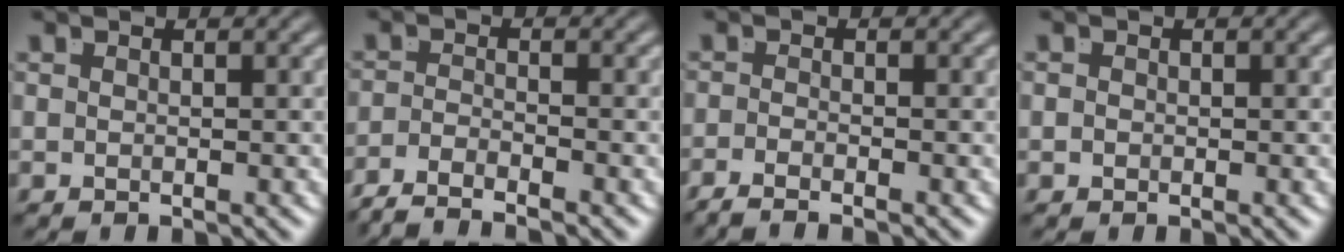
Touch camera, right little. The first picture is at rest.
{"total": 4.1, "force": [-3.9, 0.7, 1.3], "torque": [-0.021, -0.016, -0.059]}
{"total": 2.2, "force": [-2.0, -0.2, 0.8], "torque": [-0.014, -0.009, -0.032]}
{"total": 0.0}